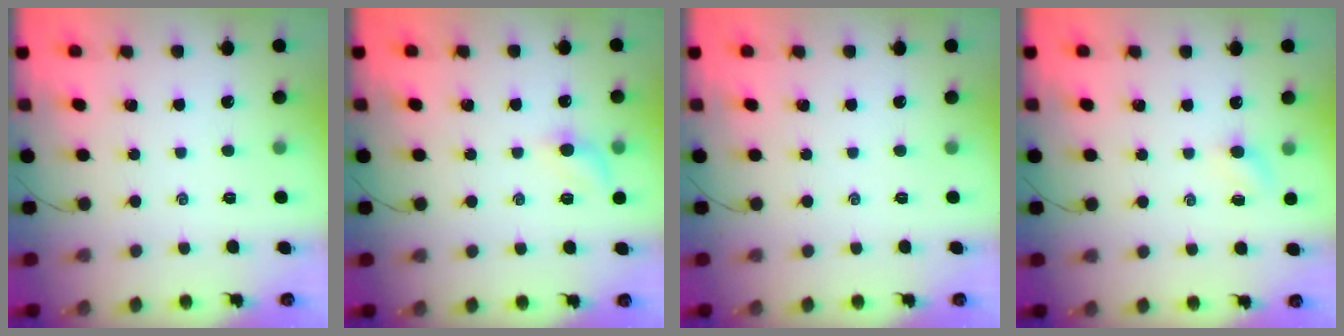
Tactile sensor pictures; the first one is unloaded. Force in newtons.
{"total": 7.9, "press": 7.8, "slide": 1.2}
{"total": 0.0}
{"total": 3.7, "press": 3.4, "slide": 1.3}